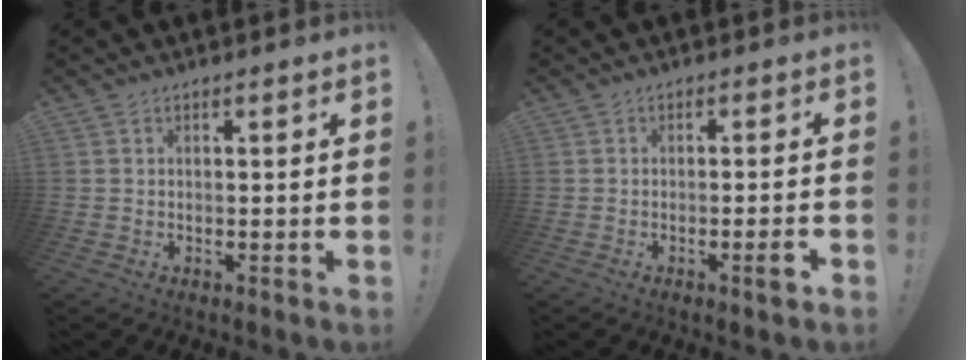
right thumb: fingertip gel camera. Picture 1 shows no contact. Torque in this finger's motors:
{"motor_torque": [0.93, 0.43, 0.25, -0.67, 0.22]}